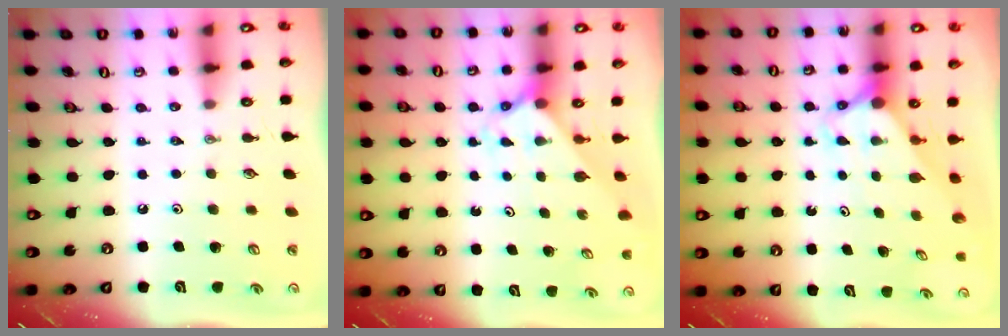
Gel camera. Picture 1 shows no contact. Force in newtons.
{"total": 2.1, "press": 2.1, "slide": 0.1}
{"total": 2.6, "press": 2.6, "slide": 0.0}